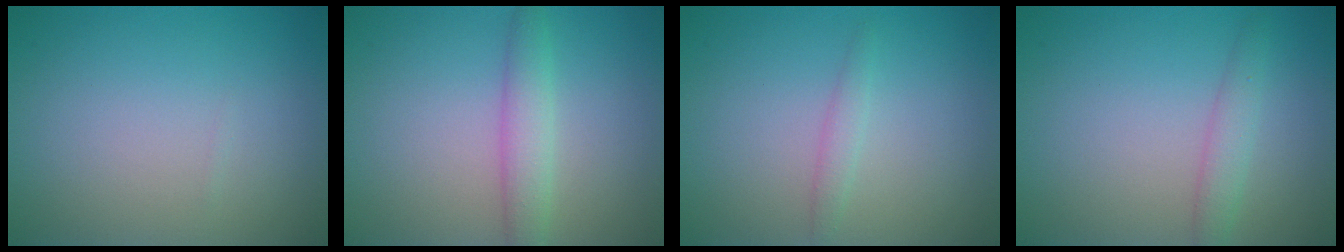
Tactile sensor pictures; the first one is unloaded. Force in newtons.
{"total": 2.6, "press": 2.6, "slide": 0.1}
{"total": 1.0, "press": 1.0, "slide": 0.1}
{"total": 1.8, "press": 1.8, "slide": 0.1}